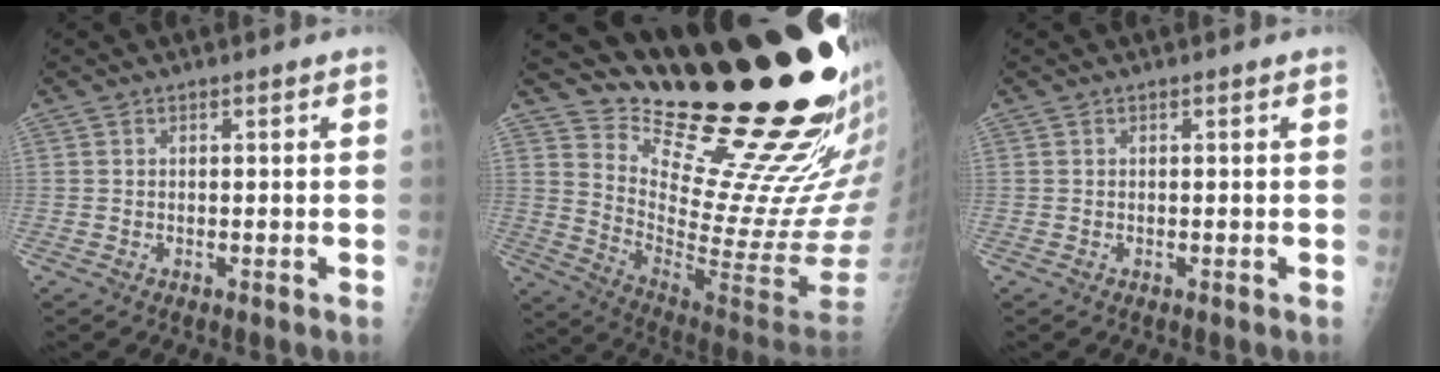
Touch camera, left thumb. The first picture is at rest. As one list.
[{"total": 29.3, "force": [21.9, 6.0, 18.6], "torque": [-0.249, -0.167, 0.329]}, {"total": 0.0}]